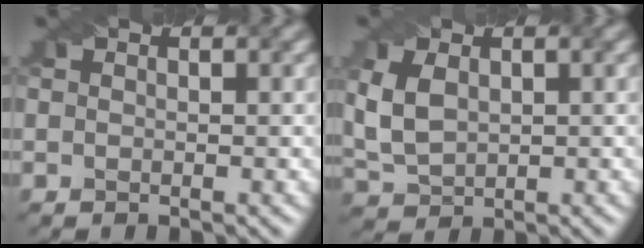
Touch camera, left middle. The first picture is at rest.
{"total": 4.2, "force": [0.6, 2.8, 3.0], "torque": [-0.079, 0.005, 0.015]}